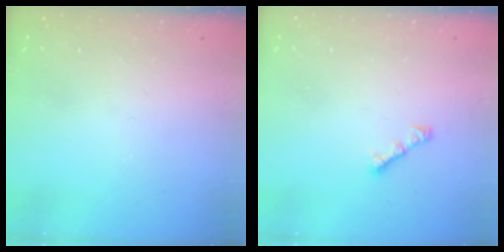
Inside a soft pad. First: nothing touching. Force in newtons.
{"total": 3.0, "press": 2.9, "slide": 0.7}